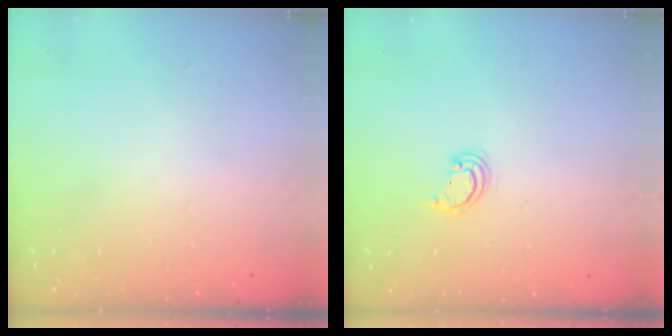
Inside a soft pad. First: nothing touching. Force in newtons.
{"total": 2.1, "press": 2.1, "slide": 0.1}